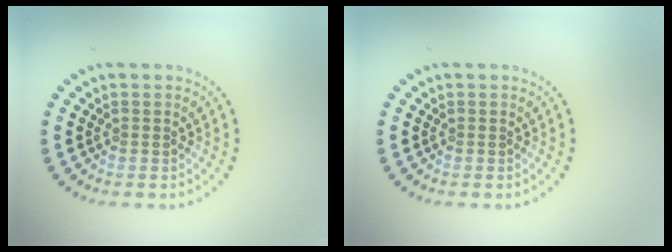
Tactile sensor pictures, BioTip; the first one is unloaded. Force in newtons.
{"total": 0.0}